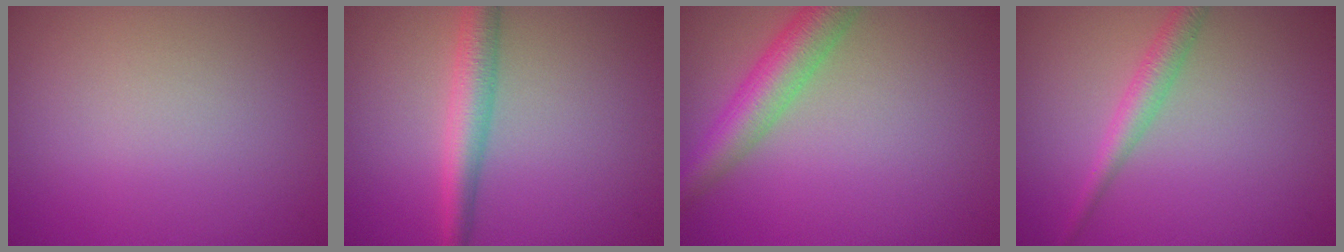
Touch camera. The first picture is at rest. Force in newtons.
{"total": 3.6, "press": 3.6, "slide": 0.1}
{"total": 5.0, "press": 5.0, "slide": 0.2}
{"total": 2.5, "press": 2.5, "slide": 0.1}